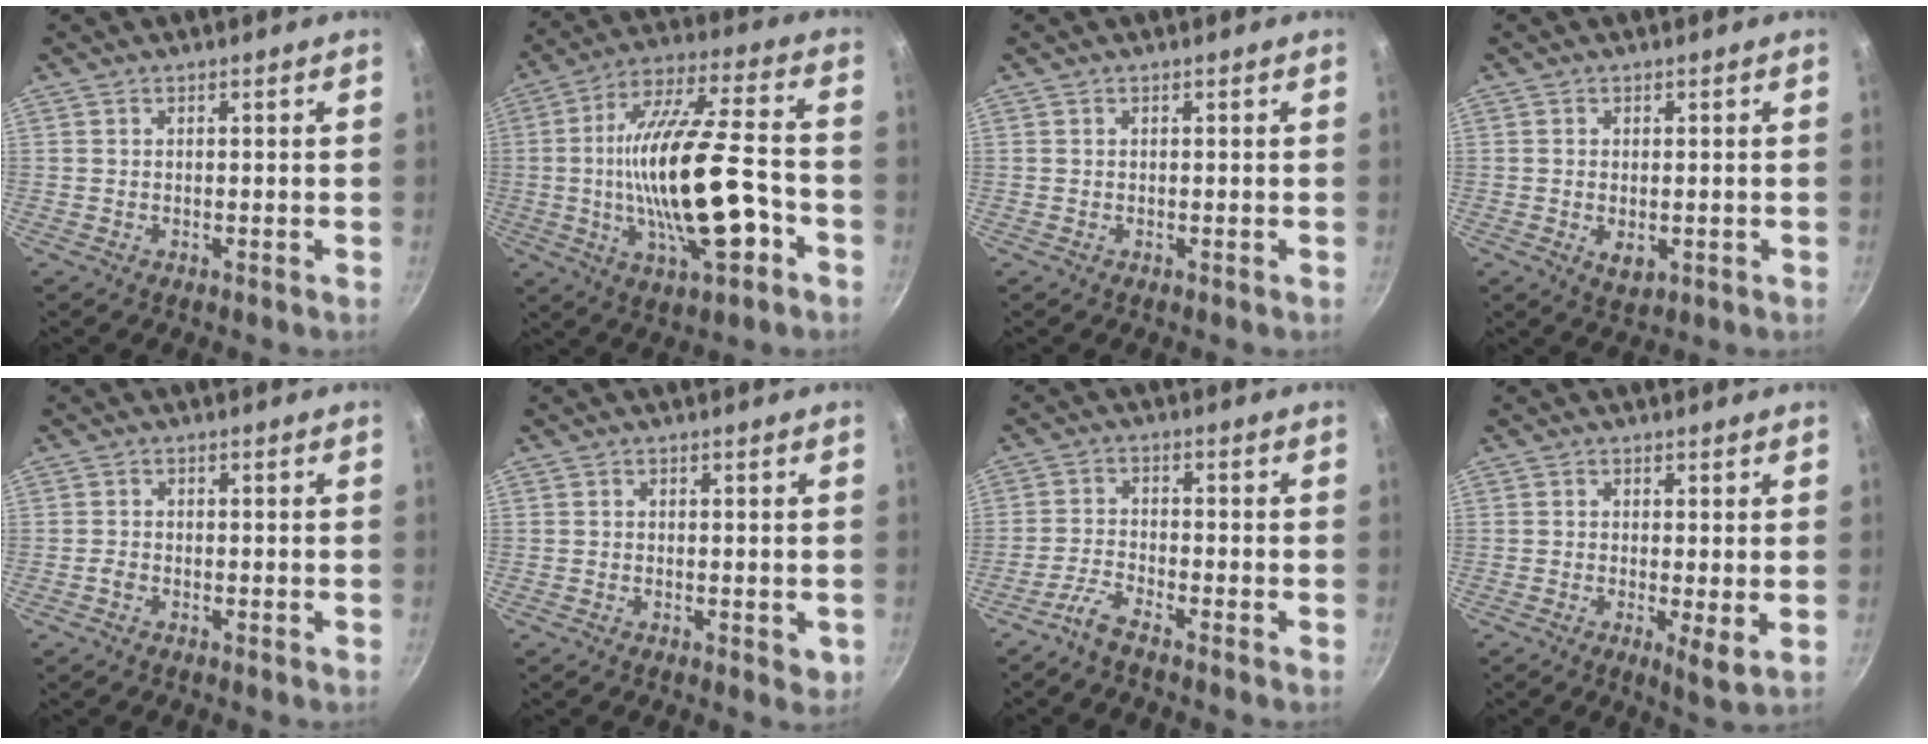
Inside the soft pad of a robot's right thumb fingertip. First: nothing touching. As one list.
[{"total": 21.9, "force": [-5.0, 7.5, 20.0], "torque": [-0.347, 0.027, -0.083]}, {"total": 0.0}, {"total": 3.4, "force": [-0.6, 2.1, 2.6], "torque": [-0.042, -0.010, -0.004]}, {"total": 1.0, "force": [-0.8, 0.6, 0.4], "torque": [-0.013, 0.005, -0.019]}, {"total": 2.4, "force": [-0.5, 1.5, 1.7], "torque": [-0.021, -0.005, -0.007]}, {"total": 3.5, "force": [-3.0, 0.3, 1.7], "torque": [-0.050, 0.021, -0.071]}, {"total": 4.4, "force": [-0.3, 1.2, 4.2], "torque": [-0.066, -0.019, -0.004]}]